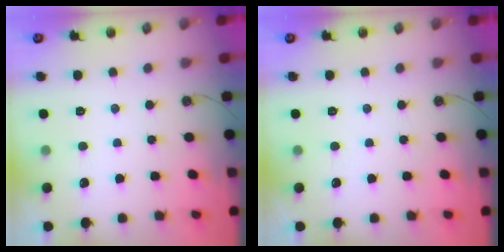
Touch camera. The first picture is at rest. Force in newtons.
{"total": 0.0}